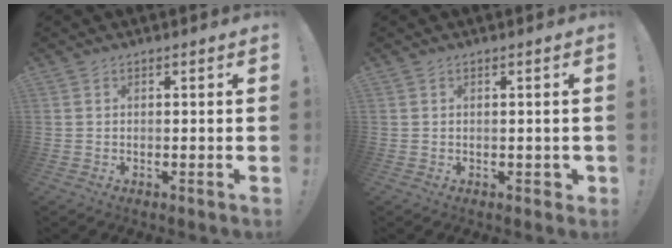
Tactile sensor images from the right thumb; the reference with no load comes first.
{"total": 1.5, "force": [-0.2, 1.1, 1.0], "torque": [-0.014, 0.005, -0.003]}